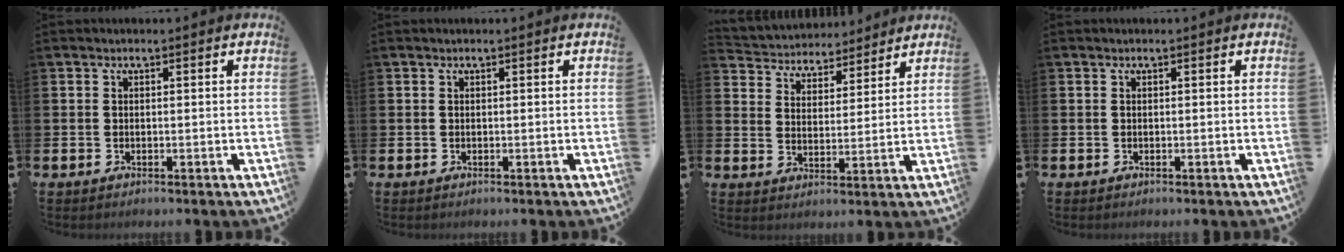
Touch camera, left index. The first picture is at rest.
{"total": 0.0}
{"total": 4.6, "force": [4.3, 1.5, -0.5], "torque": [-0.022, -0.033, 0.074]}
{"total": 0.0}